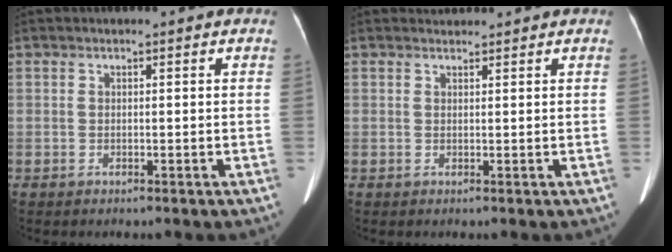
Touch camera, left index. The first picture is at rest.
{"total": 1.2, "force": [1.2, 0.1, -0.3], "torque": [-0.007, 0.007, 0.023]}